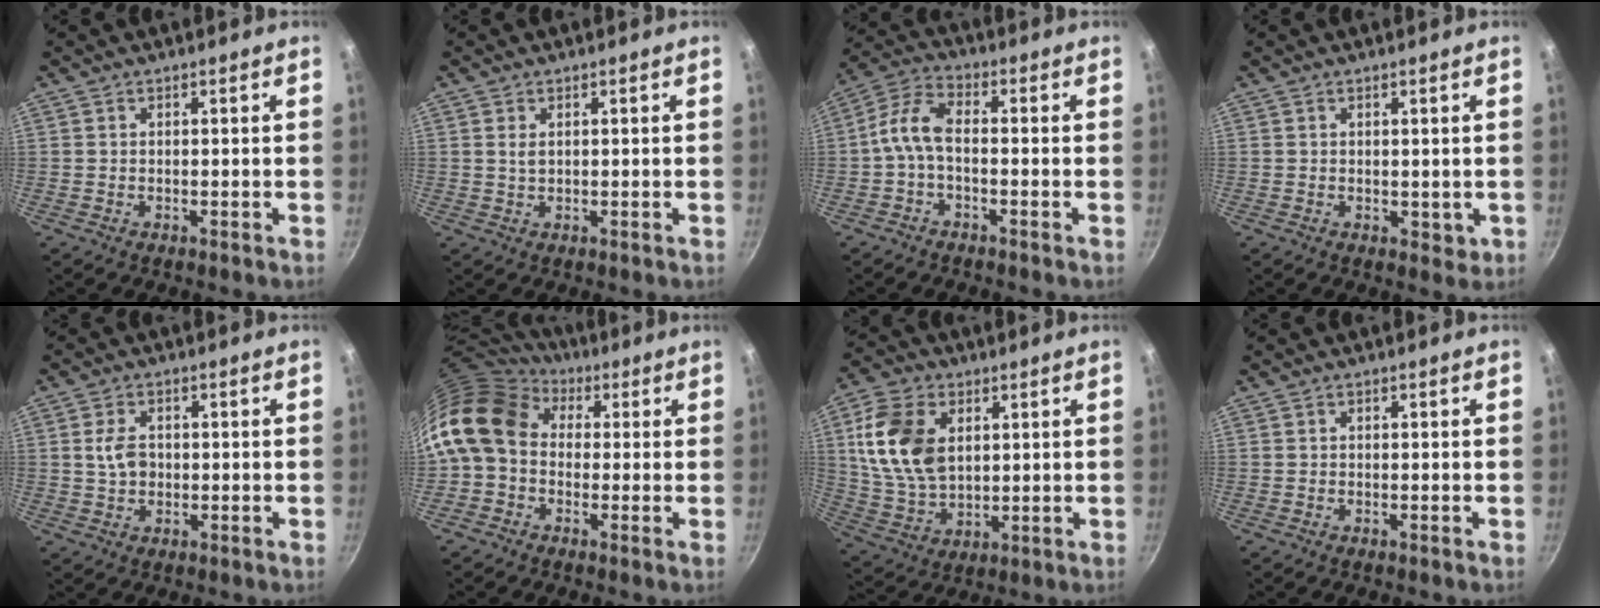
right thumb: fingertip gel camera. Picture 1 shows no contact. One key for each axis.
{"total": 1.8, "fx": 0.6, "fy": 1.0, "fz": 1.3, "tx": -0.025, "ty": -0.002, "tz": 0.012}
{"total": 7.2, "fx": -1.5, "fy": 3.5, "fz": 6.1, "tx": -0.137, "ty": 0.031, "tz": -0.042}
{"total": 2.3, "fx": 0.4, "fy": 1.7, "fz": 1.5, "tx": -0.015, "ty": -0.004, "tz": 0.008}
{"total": 4.6, "fx": 0.3, "fy": 3.3, "fz": 3.2, "tx": -0.053, "ty": 0.005, "tz": 0.004}
{"total": 14.4, "fx": 1.7, "fy": 11.3, "fz": 8.8, "tx": -0.158, "ty": 0.029, "tz": 0.008}
{"total": 15.2, "fx": 3.7, "fy": 10.1, "fz": 10.8, "tx": -0.191, "ty": -0.010, "tz": 0.080}
{"total": 0.0}